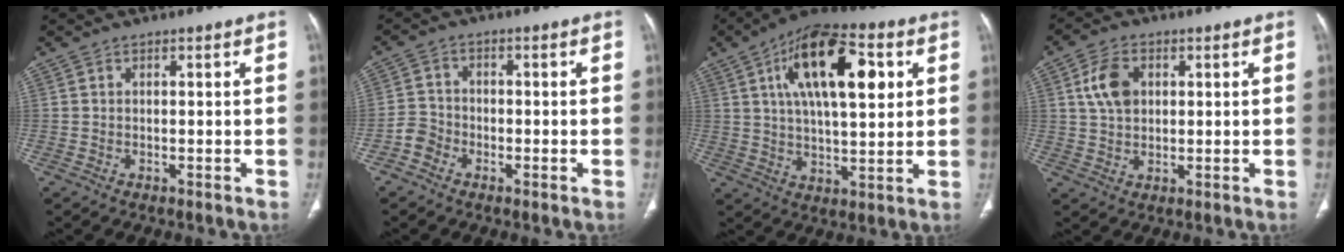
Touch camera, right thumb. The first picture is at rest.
{"total": 3.4, "force": [-2.0, 2.6, 0.8], "torque": [-0.004, 0.012, -0.051]}
{"total": 19.4, "force": [6.4, 8.4, 16.3], "torque": [-0.250, 0.000, 0.099]}
{"total": 6.8, "force": [1.8, 4.7, 4.6], "torque": [-0.078, 0.000, 0.034]}